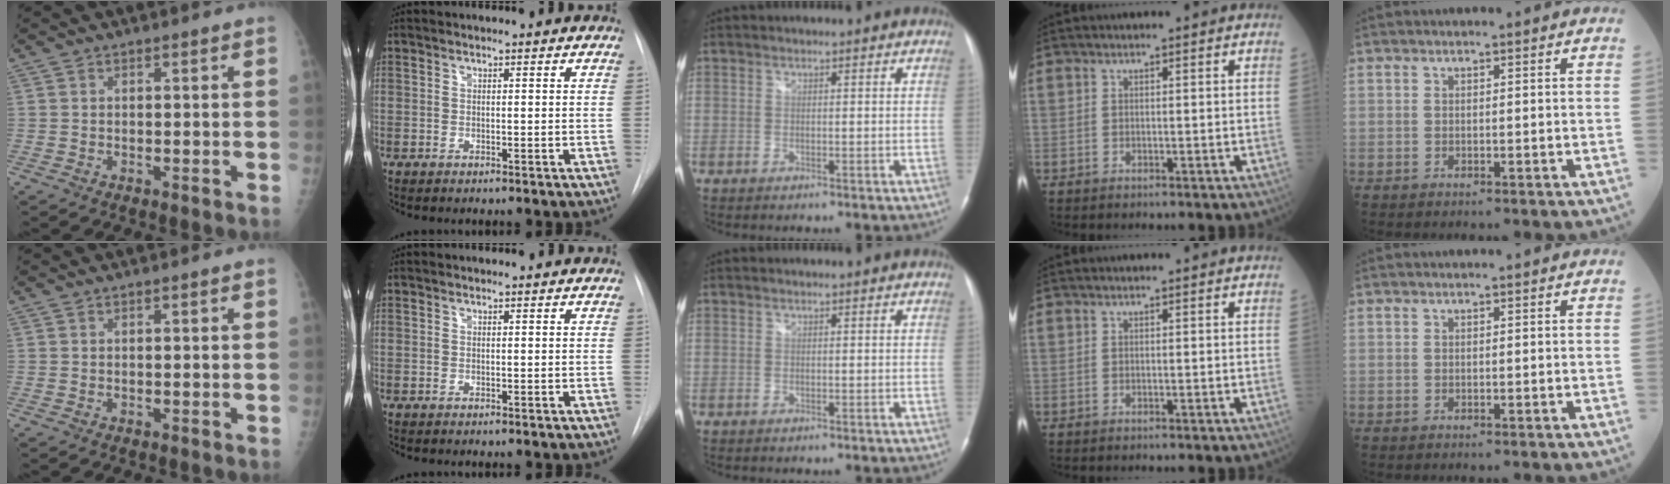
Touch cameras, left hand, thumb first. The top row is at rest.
{}